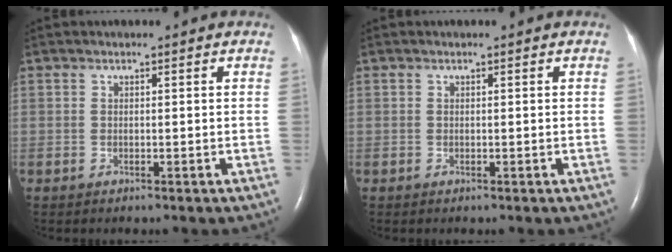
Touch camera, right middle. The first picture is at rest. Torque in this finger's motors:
{"motor_torque": [0.05, -0.06, -0.05, -0.02]}